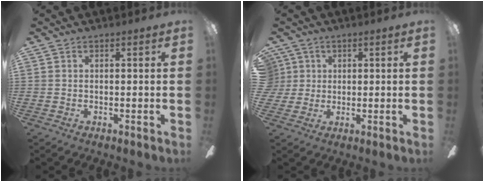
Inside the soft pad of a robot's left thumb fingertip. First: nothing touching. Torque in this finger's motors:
{"motor_torque": [2.82, 2.19, 1.76, -1.00, 0.54]}